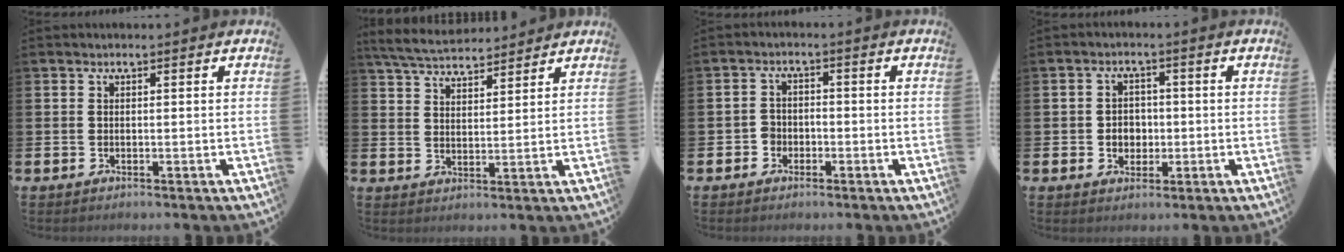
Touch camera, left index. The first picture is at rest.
{"total": 5.6, "force": [5.4, 1.0, 1.1], "torque": [-0.040, -0.026, 0.099]}
{"total": 2.3, "force": [-1.5, 1.8, 0.2], "torque": [-0.010, 0.006, -0.034]}
{"total": 3.0, "force": [-0.4, 2.7, 1.1], "torque": [-0.008, -0.001, -0.017]}